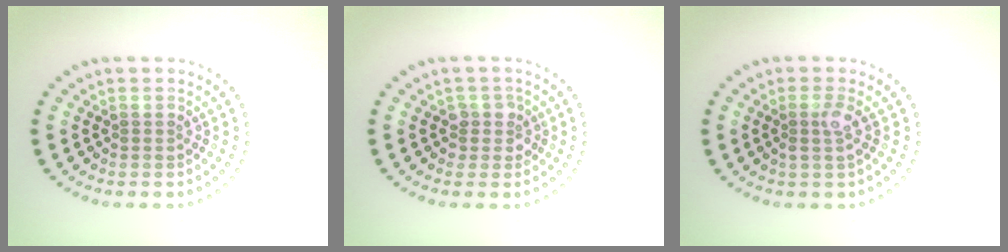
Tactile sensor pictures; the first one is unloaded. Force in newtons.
{"total": 1.7, "press": 1.4, "slide": 1.0}
{"total": 1.6, "press": 1.3, "slide": 1.0}